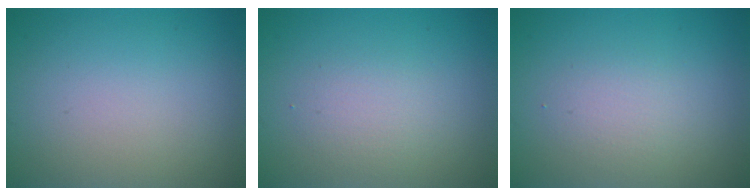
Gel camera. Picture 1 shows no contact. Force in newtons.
{"total": 1.7, "press": 1.7, "slide": 0.0}
{"total": 1.9, "press": 1.9, "slide": 0.2}